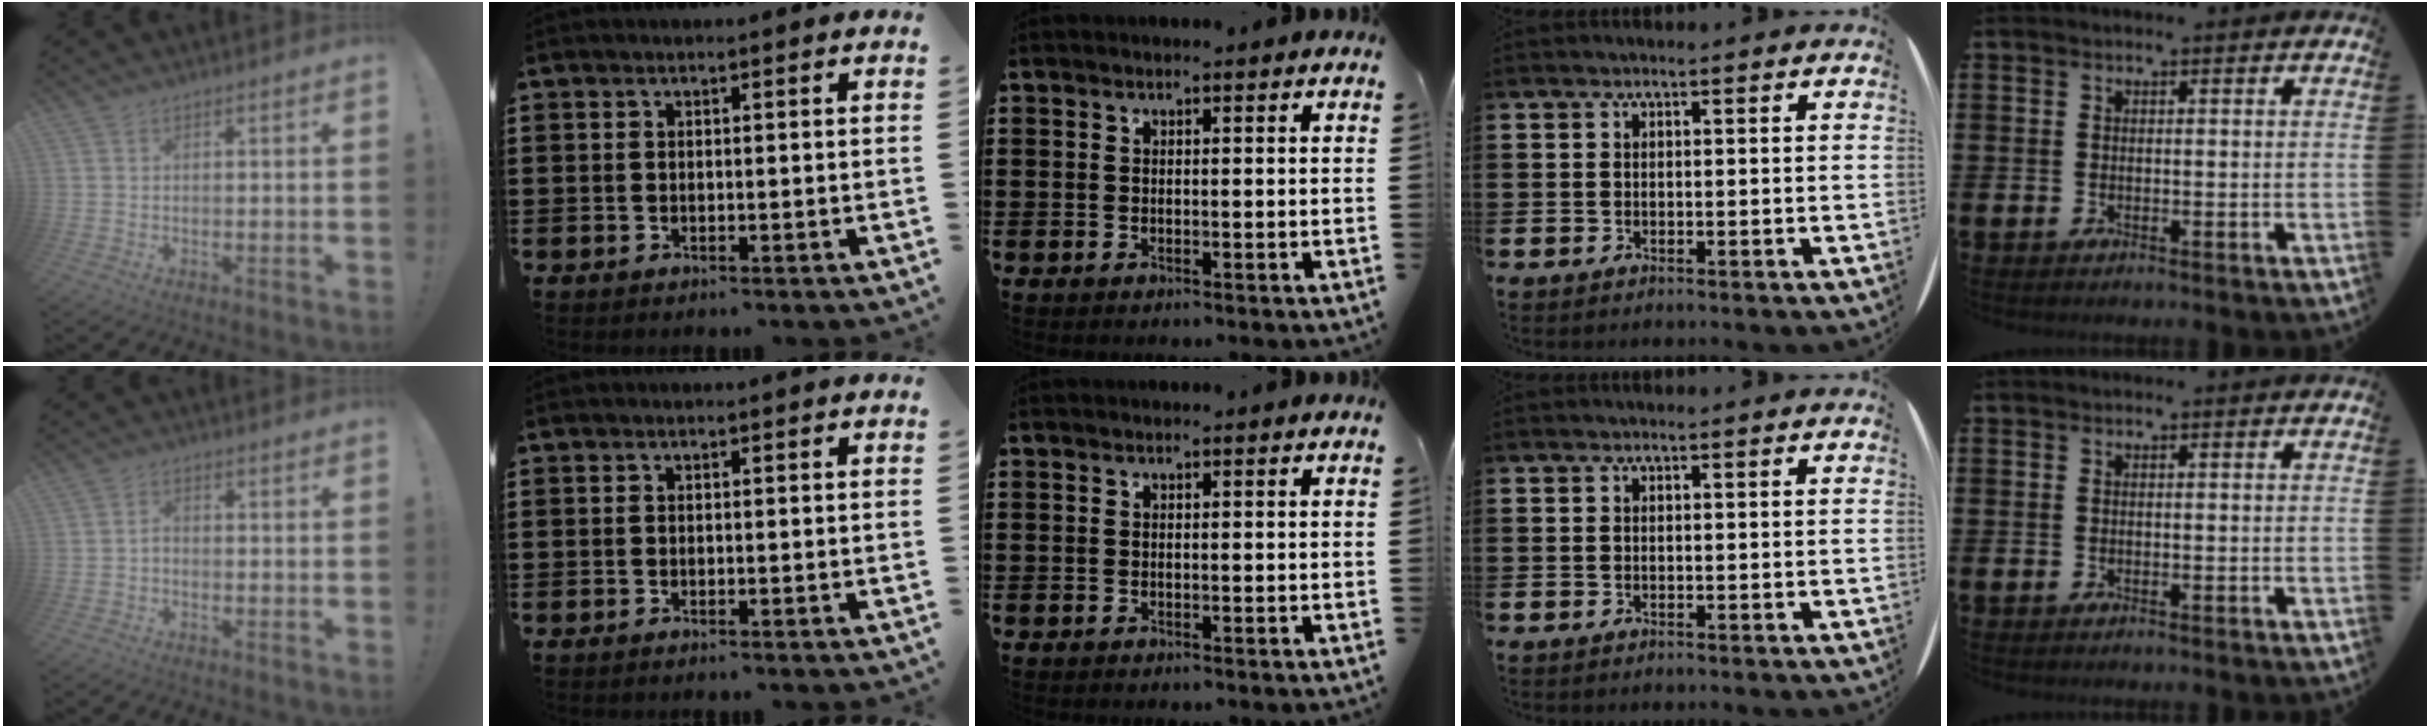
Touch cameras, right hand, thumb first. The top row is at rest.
{"thumb": {"total": 1.7, "force": [-1.1, 0.7, 1.0], "torque": [-0.023, 0.008, -0.019]}}